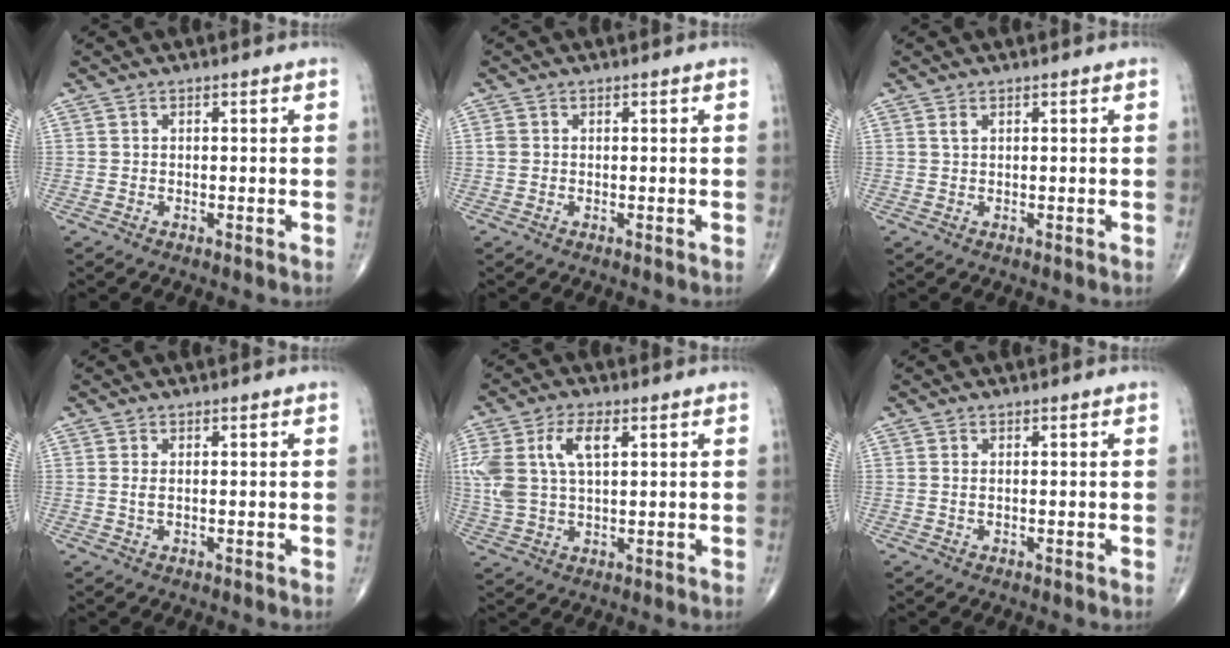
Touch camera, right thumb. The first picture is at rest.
{"total": 1.0, "force": [0.1, 0.8, 0.5], "torque": [-0.011, 0.001, 0.002]}
{"total": 0.9, "force": [0.5, 0.4, 0.6], "torque": [-0.013, 0.005, 0.011]}
{"total": 1.2, "force": [0.2, 0.5, 1.1], "torque": [-0.025, -0.001, 0.008]}
{"total": 11.0, "force": [3.4, 5.6, 8.9], "torque": [-0.203, 0.009, 0.073]}
{"total": 0.5, "force": [0.1, 0.2, 0.5], "torque": [-0.013, 0.001, 0.005]}